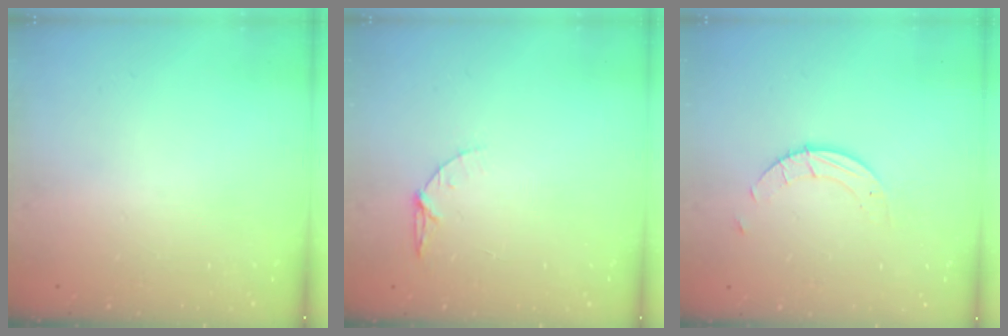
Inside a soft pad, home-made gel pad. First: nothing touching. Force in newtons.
{"total": 5.2, "press": 5.1, "slide": 0.6}
{"total": 3.1, "press": 3.1, "slide": 0.2}